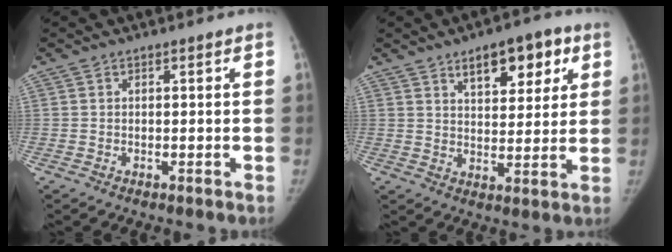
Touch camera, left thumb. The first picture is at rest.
{"total": 10.7, "force": [5.6, 5.2, 7.5], "torque": [-0.071, -0.021, 0.080]}